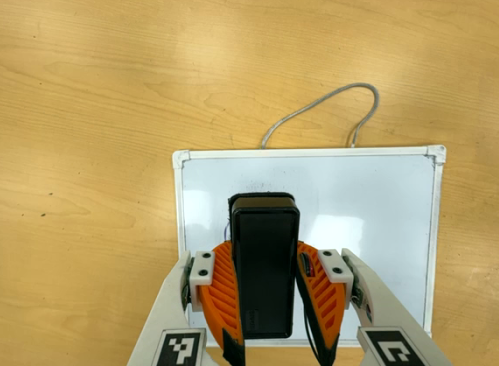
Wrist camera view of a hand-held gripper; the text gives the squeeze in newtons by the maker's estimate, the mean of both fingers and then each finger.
{"total": 6.2, "left": 5.3, "right": 7.0}